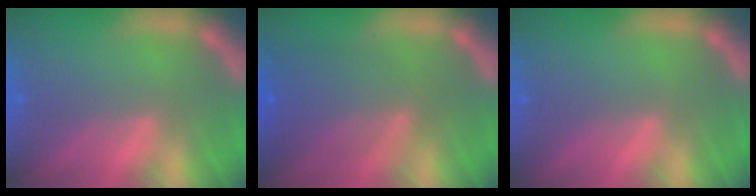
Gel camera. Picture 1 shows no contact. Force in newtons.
{"total": 5.5}
{"total": 0.0}